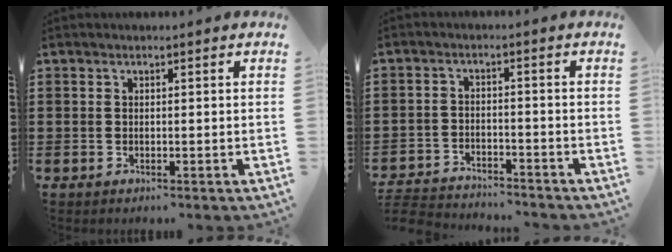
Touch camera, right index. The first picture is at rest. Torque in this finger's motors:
{"motor_torque": [-1.09, 1.05, -1.05, -0.21]}